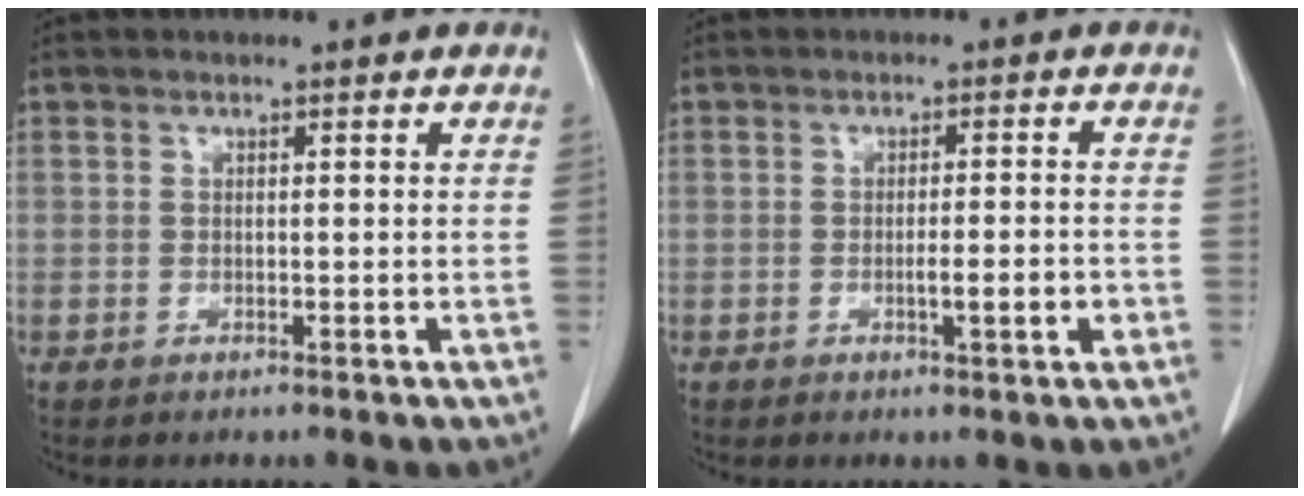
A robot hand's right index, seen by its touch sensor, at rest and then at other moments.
{"total": 3.6, "force": [-1.2, 0.3, 3.4], "torque": [-0.052, -0.002, -0.016]}